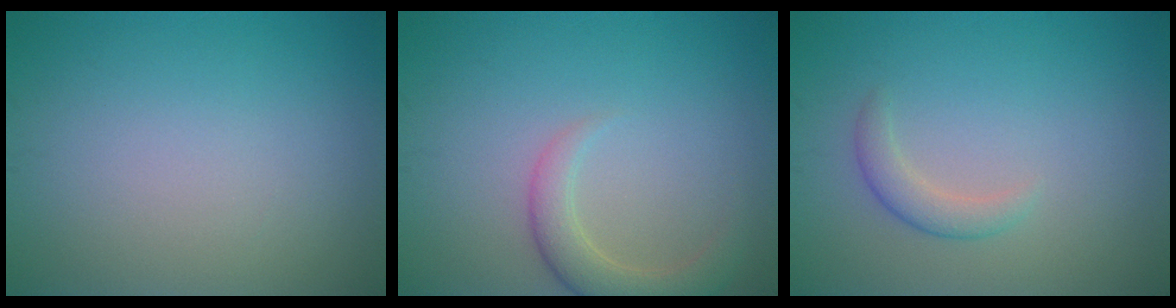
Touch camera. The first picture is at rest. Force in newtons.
{"total": 3.3, "press": 3.3, "slide": 0.4}
{"total": 1.8, "press": 1.8, "slide": 0.1}